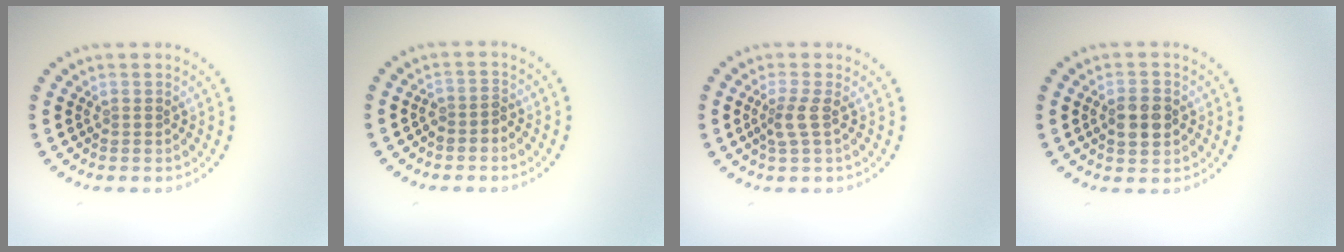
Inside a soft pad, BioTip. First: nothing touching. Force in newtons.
{"total": 1.5, "press": 1.1, "slide": 0.9}
{"total": 1.9, "press": 1.5, "slide": 1.2}
{"total": 3.3, "press": 3.2, "slide": 0.2}